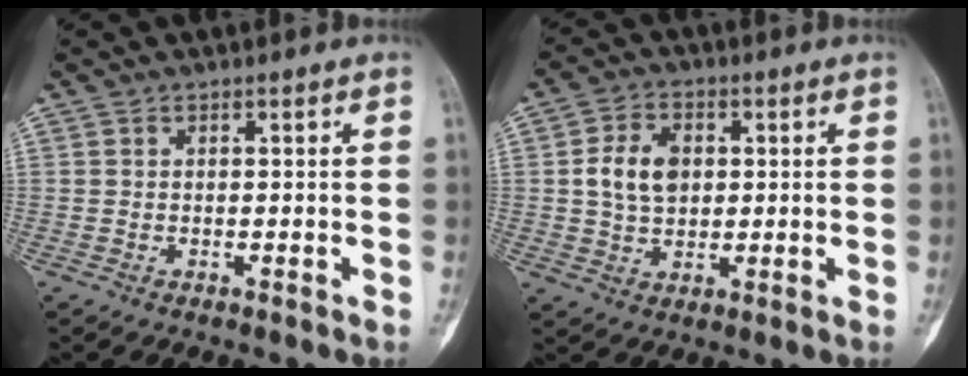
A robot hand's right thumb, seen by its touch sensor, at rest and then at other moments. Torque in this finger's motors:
{"motor_torque": [0.00, 0.90, 0.17, -0.15, 0.04]}